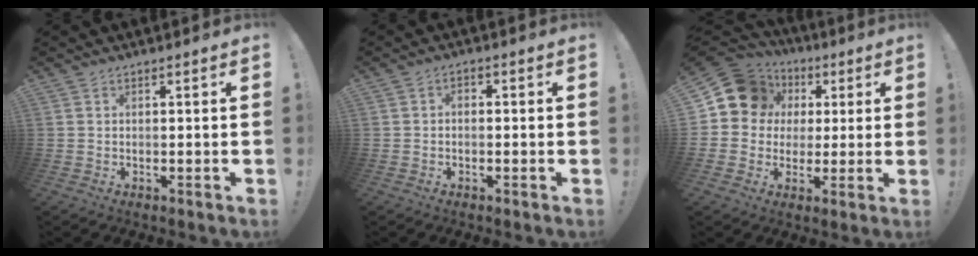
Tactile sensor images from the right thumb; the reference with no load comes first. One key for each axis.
{"total": 1.6, "fx": -1.1, "fy": 0.6, "fz": 1.0, "tx": -0.022, "ty": 0.010, "tz": -0.019}
{"total": 13.4, "fx": 4.2, "fy": 11.7, "fz": 4.9, "tx": -0.077, "ty": -0.009, "tz": 0.091}